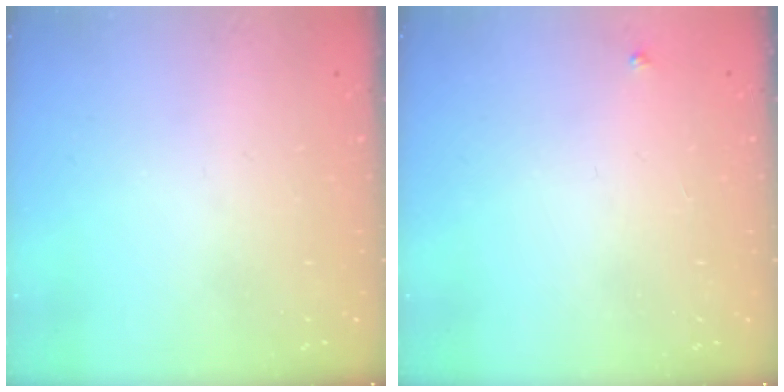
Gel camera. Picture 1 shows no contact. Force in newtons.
{"total": 2.7, "press": 2.7, "slide": 0.3}